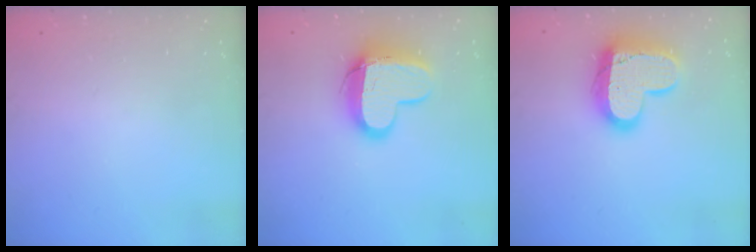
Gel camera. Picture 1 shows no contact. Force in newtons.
{"total": 12.8, "press": 12.7, "slide": 1.4}
{"total": 19.0, "press": 19.0, "slide": 1.5}